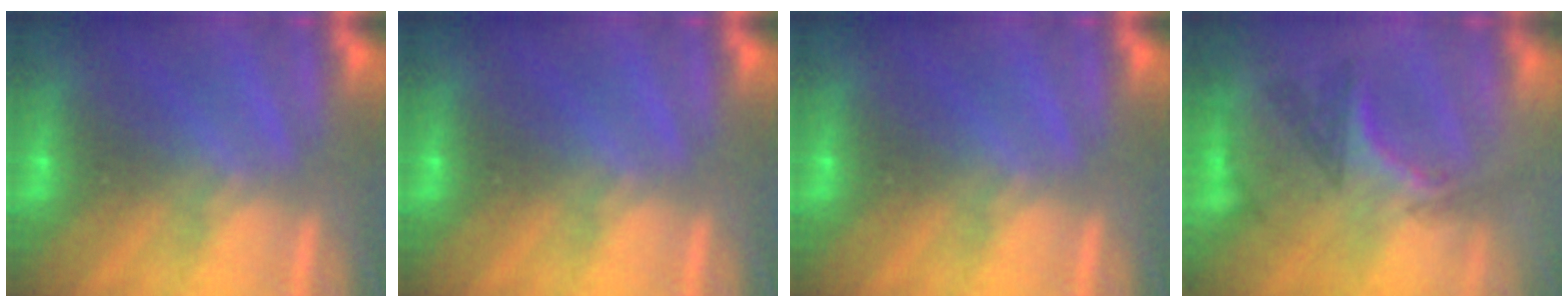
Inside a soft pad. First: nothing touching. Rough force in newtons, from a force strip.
{"total": 0.0}
{"total": 0.0}
{"total": 2.9}